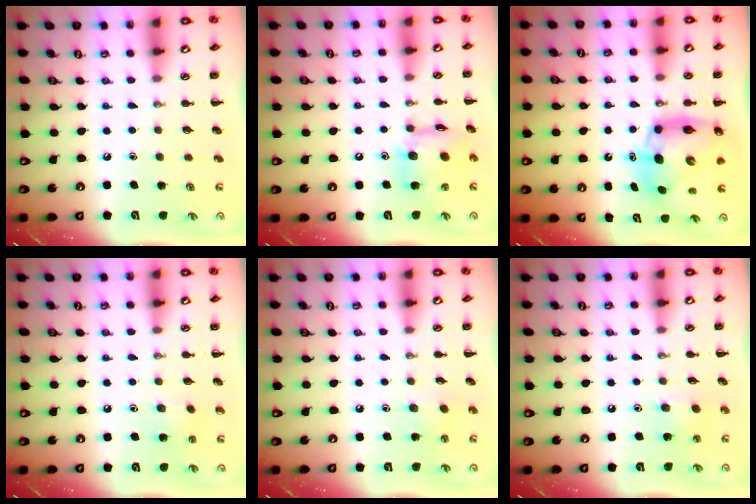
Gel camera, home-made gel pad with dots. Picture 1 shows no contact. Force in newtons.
{"total": 12.8, "press": 12.7, "slide": 1.9}
{"total": 9.5, "press": 9.1, "slide": 2.8}
{"total": 6.5, "press": 6.3, "slide": 1.7}
{"total": 2.9, "press": 2.8, "slide": 1.0}
{"total": 3.5, "press": 3.4, "slide": 0.9}